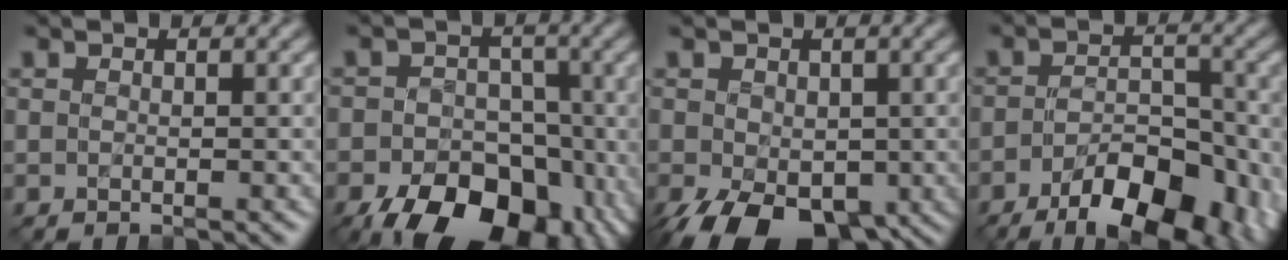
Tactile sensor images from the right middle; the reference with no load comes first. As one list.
[{"total": 13.2, "force": [-6.5, 8.2, 8.1], "torque": [-0.090, -0.022, -0.103]}, {"total": 9.0, "force": [-4.0, 5.3, 6.1], "torque": [-0.118, -0.038, -0.058]}, {"total": 9.2, "force": [-5.1, 4.0, 6.6], "torque": [-0.098, -0.005, -0.073]}]